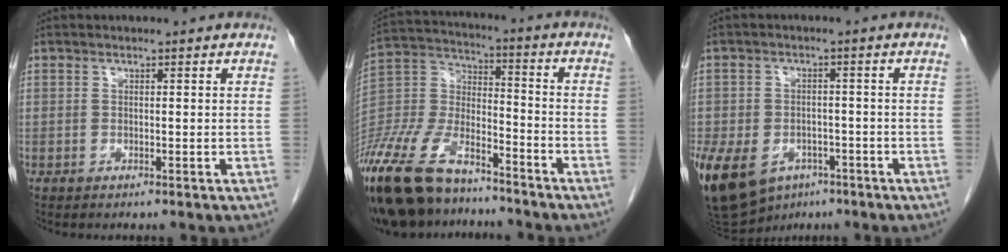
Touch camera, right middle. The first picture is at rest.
{"total": 21.2, "force": [-16.8, 7.5, 10.5], "torque": [-0.261, -0.012, -0.314]}
{"total": 19.5, "force": [-9.5, 13.8, 10.0], "torque": [-0.283, -0.017, -0.139]}